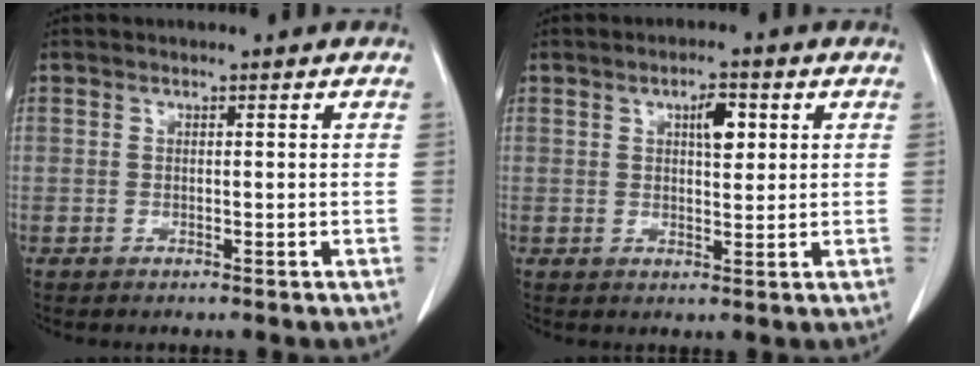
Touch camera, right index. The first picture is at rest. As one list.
[{"total": 3.8, "force": [1.4, 1.4, 3.3], "torque": [-0.053, 0.004, 0.022]}]